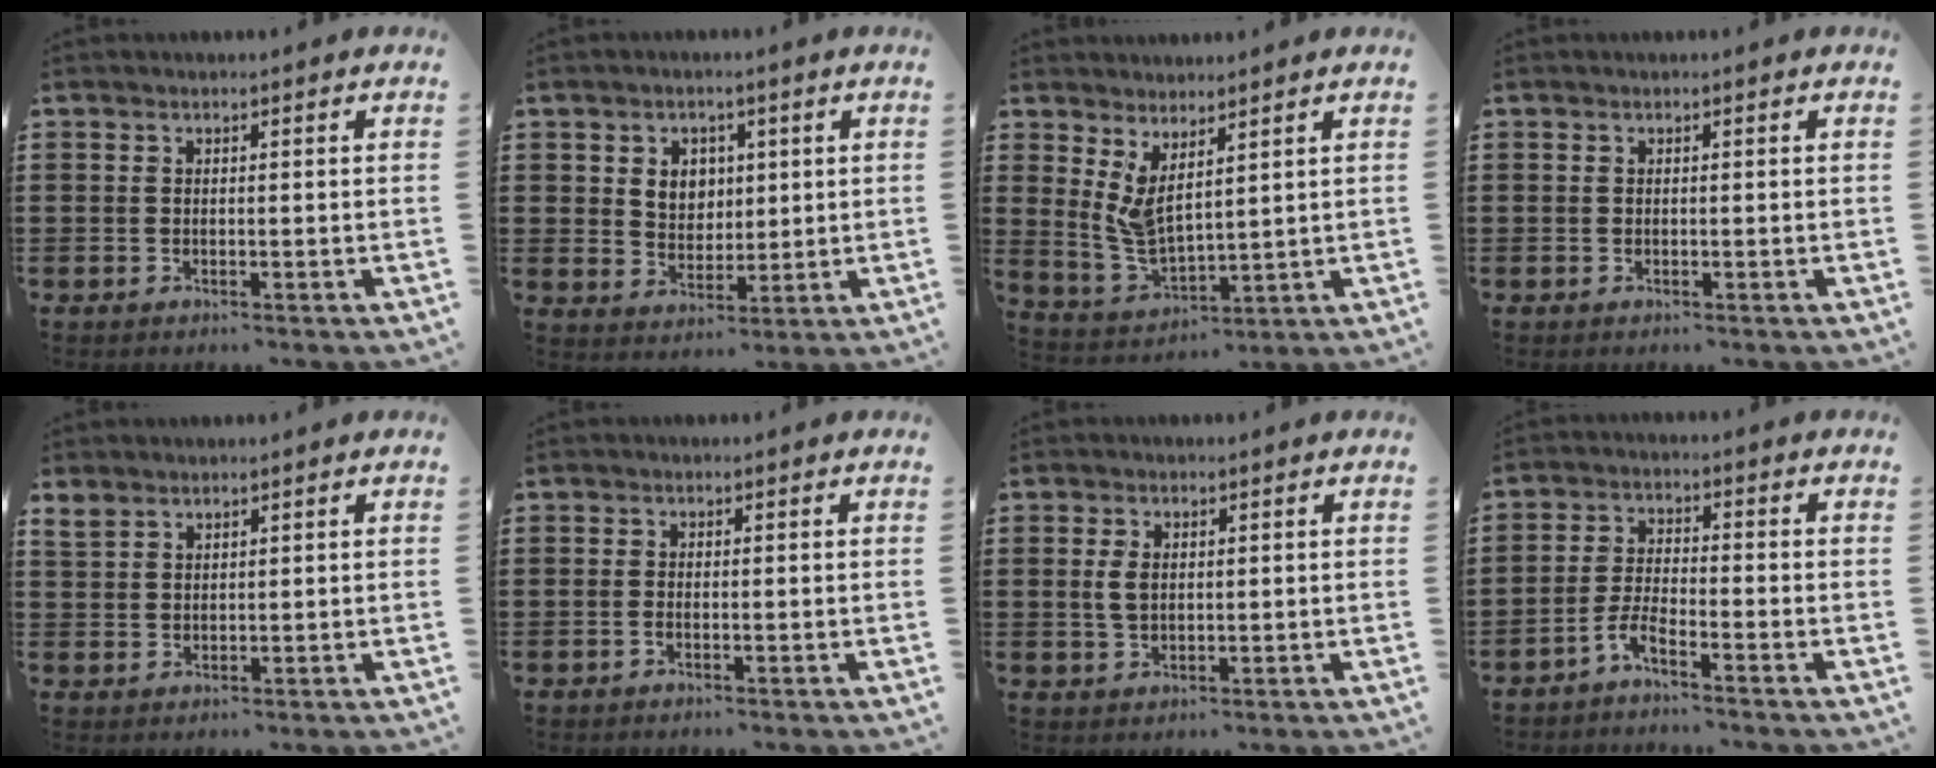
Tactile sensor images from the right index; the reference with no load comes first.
{"total": 4.7, "force": [1.6, 4.1, 1.5], "torque": [-0.039, 0.011, 0.027]}
{"total": 4.5, "force": [2.1, 1.8, 3.5], "torque": [-0.091, -0.019, 0.035]}
{"total": 0.0}
{"total": 2.4, "force": [2.1, 1.1, 0.6], "torque": [-0.017, 0.003, 0.043]}
{"total": 0.7, "force": [-0.6, 0.0, 0.5], "torque": [-0.011, -0.005, -0.010]}
{"total": 3.0, "force": [0.7, 1.8, 2.3], "torque": [-0.049, 0.008, 0.011]}
{"total": 3.7, "force": [-3.2, 0.1, 1.8], "torque": [-0.056, -0.006, -0.070]}